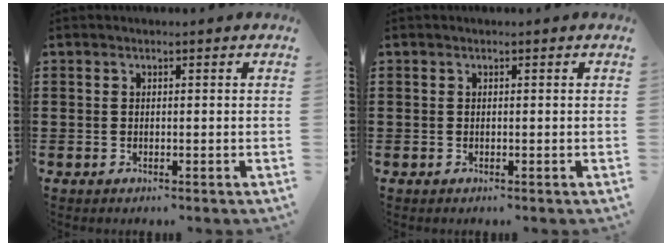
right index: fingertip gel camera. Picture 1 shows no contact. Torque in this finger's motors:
{"motor_torque": [0.00, 0.00, 0.00, 0.00]}